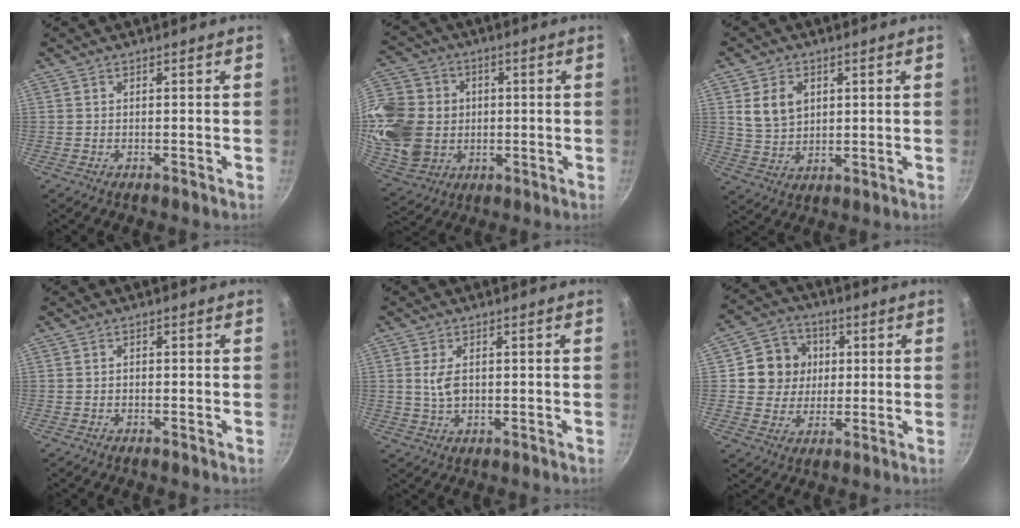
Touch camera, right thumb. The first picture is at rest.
{"total": 21.5, "force": [1.0, 18.2, 11.4], "torque": [-0.236, 0.007, 0.033]}
{"total": 7.7, "force": [2.3, 5.7, 4.6], "torque": [-0.065, -0.012, 0.048]}
{"total": 0.5, "force": [-0.3, 0.4, 0.2], "torque": [-0.006, 0.003, -0.005]}
{"total": 4.2, "force": [0.5, 2.6, 3.3], "torque": [-0.056, 0.001, 0.011]}
{"total": 10.2, "force": [1.8, 9.5, 3.3], "torque": [-0.021, 0.009, 0.024]}